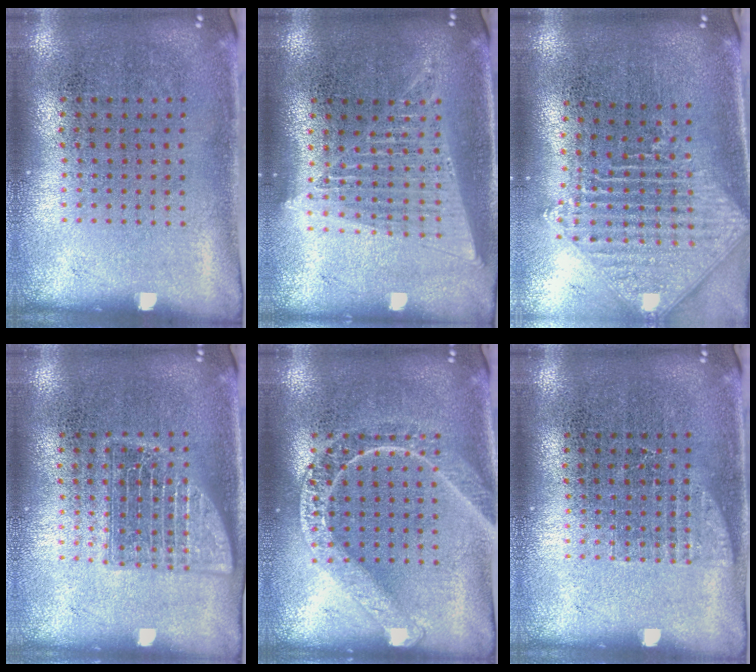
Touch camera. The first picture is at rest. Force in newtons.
{"total": 1.6, "press": 1.4, "slide": 0.7}
{"total": 2.2, "press": 1.8, "slide": 1.3}
{"total": 2.4, "press": 2.4, "slide": 0.4}
{"total": 2.7, "press": 2.6, "slide": 0.4}
{"total": 1.1, "press": 1.1, "slide": 0.2}